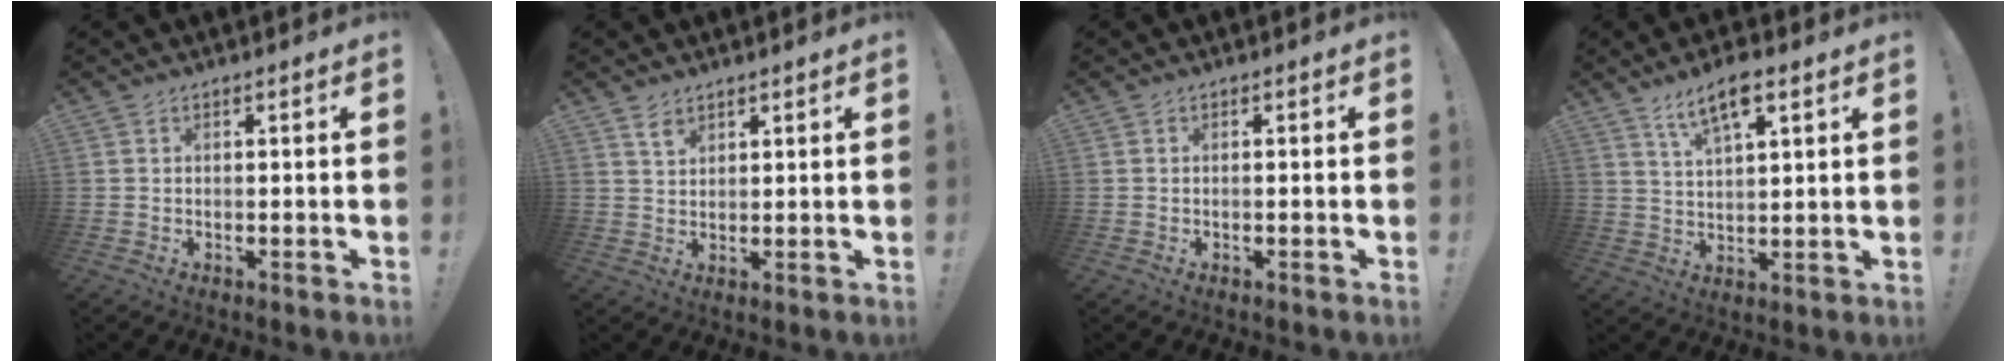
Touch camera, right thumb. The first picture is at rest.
{"total": 3.6, "force": [2.5, 1.8, 1.8], "torque": [-0.017, -0.016, 0.043]}
{"total": 0.7, "force": [-0.5, -0.2, 0.4], "torque": [-0.014, 0.001, -0.009]}
{"total": 8.8, "force": [5.4, 2.8, 6.3], "torque": [-0.113, -0.014, 0.095]}